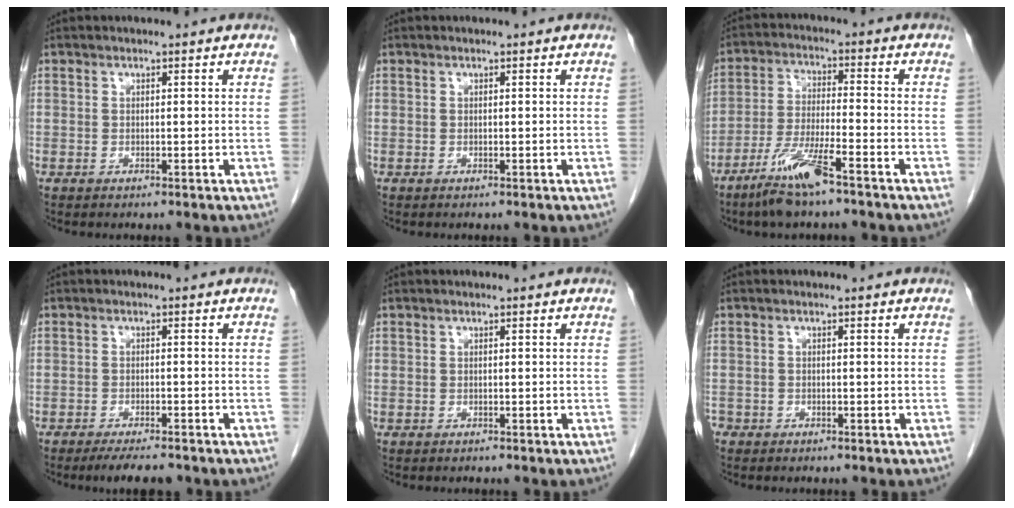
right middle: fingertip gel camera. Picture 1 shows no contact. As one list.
[{"total": 0.0}, {"total": 8.7, "force": [-5.9, 0.5, 6.4], "torque": [-0.134, -0.018, -0.115]}, {"total": 5.1, "force": [-4.2, 0.9, 2.6], "torque": [-0.040, -0.008, -0.066]}, {"total": 0.0}, {"total": 1.4, "force": [-1.1, 0.9, 0.2], "torque": [-0.012, 0.000, -0.019]}]